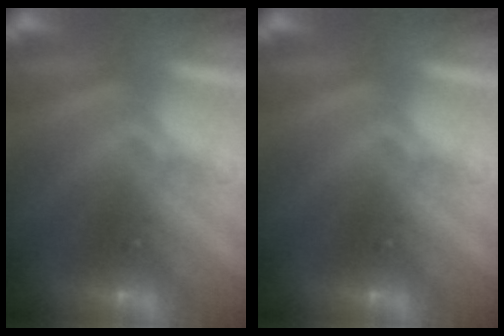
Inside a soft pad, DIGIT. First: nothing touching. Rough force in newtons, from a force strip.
{"total": 0.0}